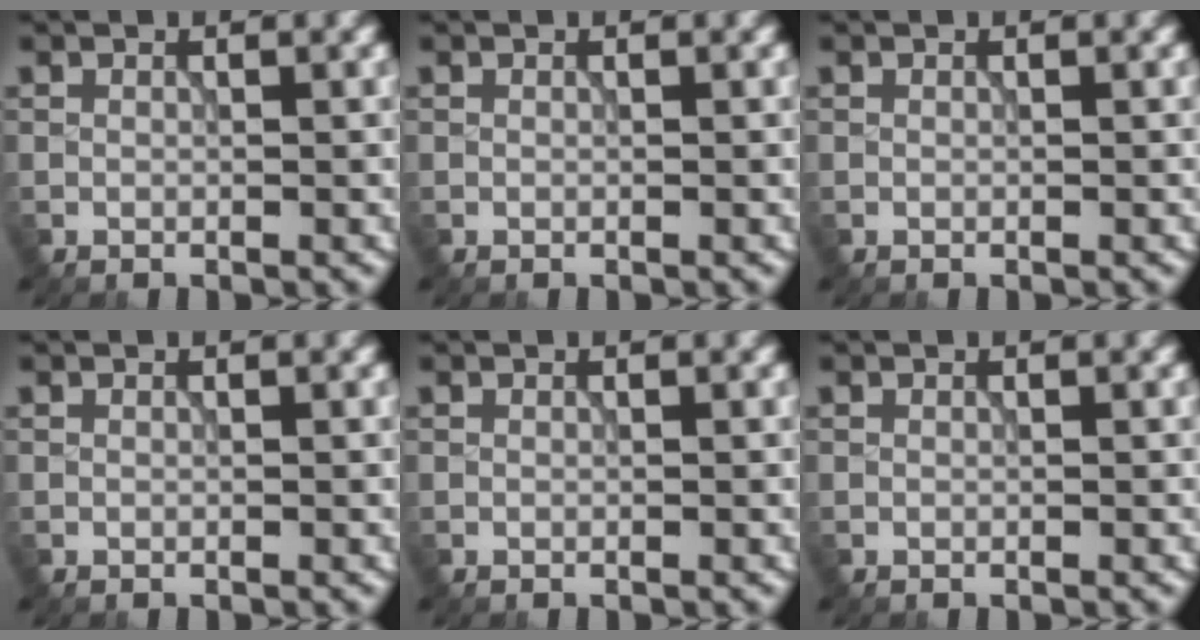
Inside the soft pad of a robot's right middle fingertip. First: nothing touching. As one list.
[{"total": 0.0}, {"total": 0.0}, {"total": 0.0}, {"total": 0.0}, {"total": 0.0}]